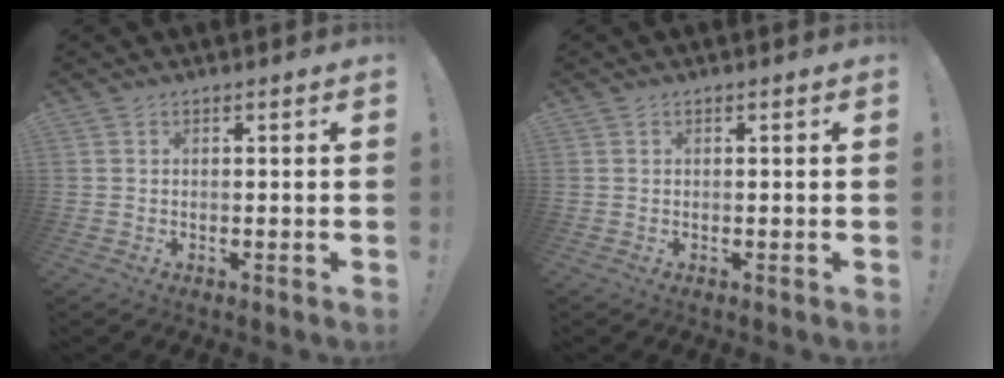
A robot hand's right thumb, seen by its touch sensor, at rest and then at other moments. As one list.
[{"total": 0.0}]